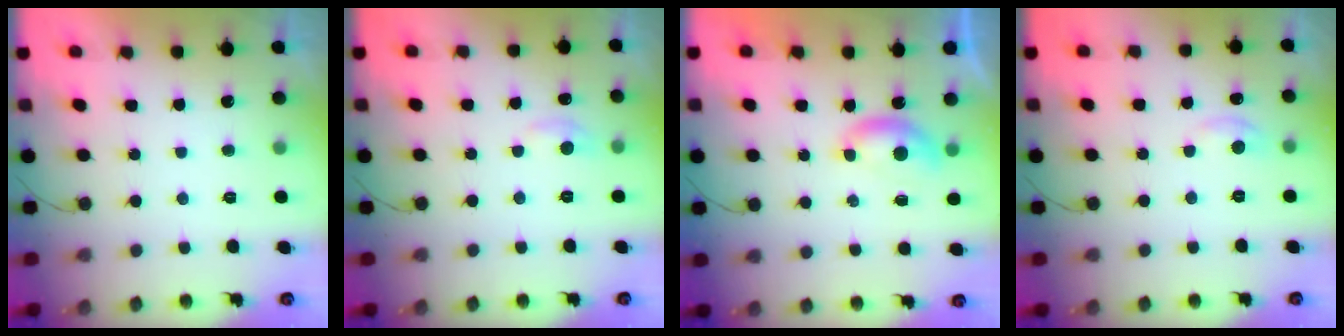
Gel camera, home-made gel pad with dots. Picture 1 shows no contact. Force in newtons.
{"total": 6.5, "press": 6.4, "slide": 0.9}
{"total": 4.5, "press": 4.5, "slide": 0.6}
{"total": 3.5, "press": 3.5, "slide": 0.5}